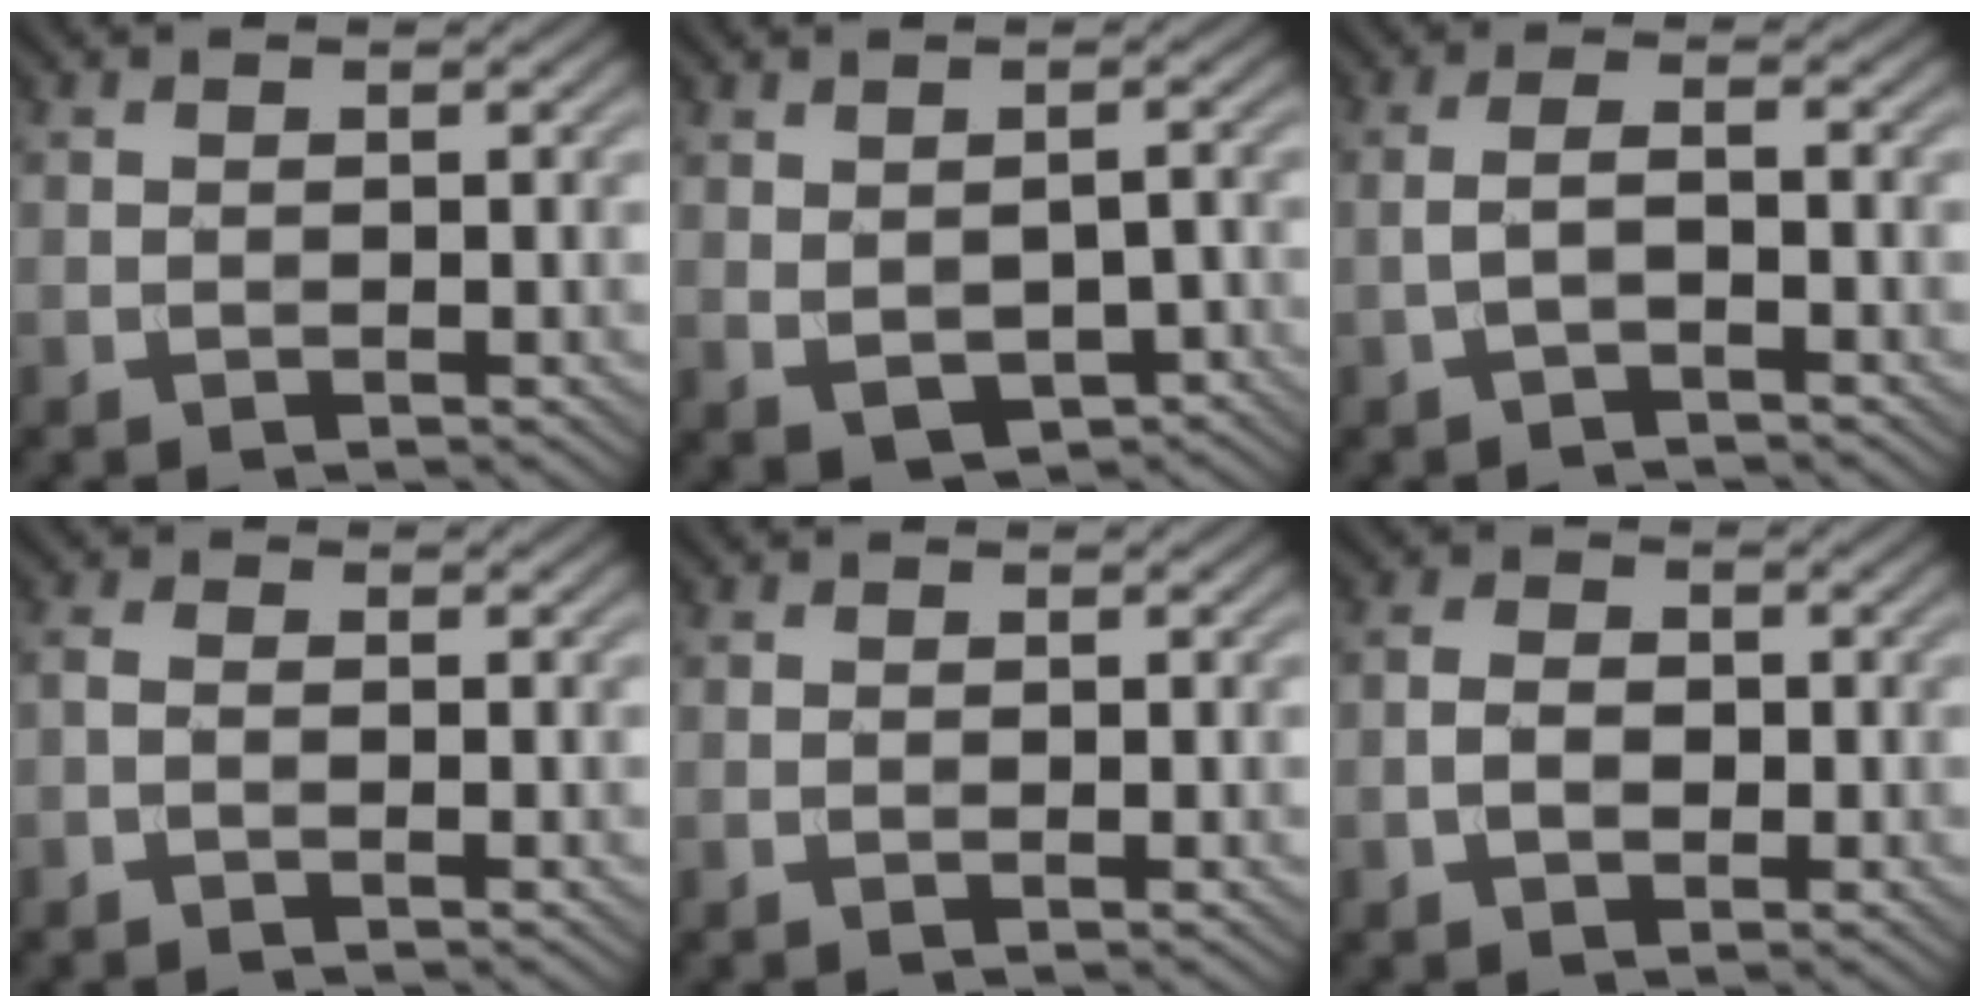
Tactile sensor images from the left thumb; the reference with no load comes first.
{"total": 5.2, "force": [-1.3, 3.2, 3.9], "torque": [-0.069, -0.016, -0.006]}
{"total": 2.1, "force": [-1.1, 0.4, 1.7], "torque": [-0.037, 0.007, -0.028]}
{"total": 1.3, "force": [-0.7, 0.4, 1.1], "torque": [-0.027, 0.001, -0.021]}
{"total": 0.0}
{"total": 2.7, "force": [-0.8, 1.8, 1.9], "torque": [-0.036, 0.002, -0.017]}